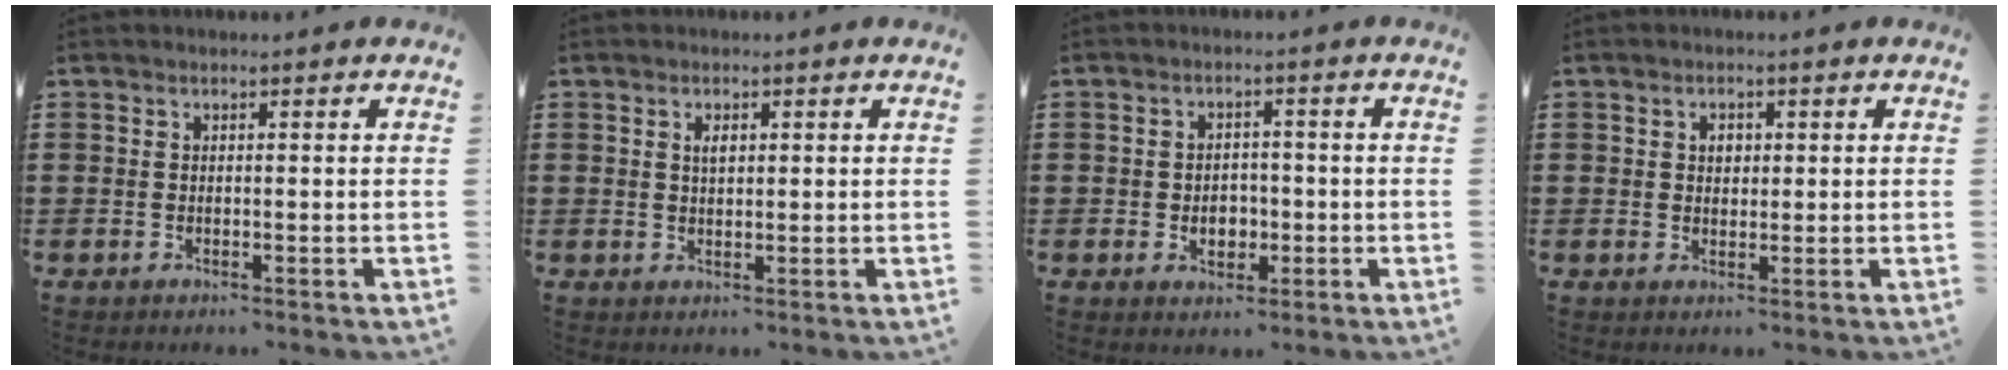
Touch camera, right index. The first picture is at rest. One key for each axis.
{"total": 1.6, "fx": 0.6, "fy": 0.8, "fz": 1.3, "tx": -0.028, "ty": 0.005, "tz": 0.009}
{"total": 3.2, "fx": -0.8, "fy": 2.6, "fz": 1.8, "tx": -0.032, "ty": 0.001, "tz": -0.019}
{"total": 1.7, "fx": 0.5, "fy": 1.3, "fz": 1.0, "tx": -0.023, "ty": 0.010, "tz": 0.007}